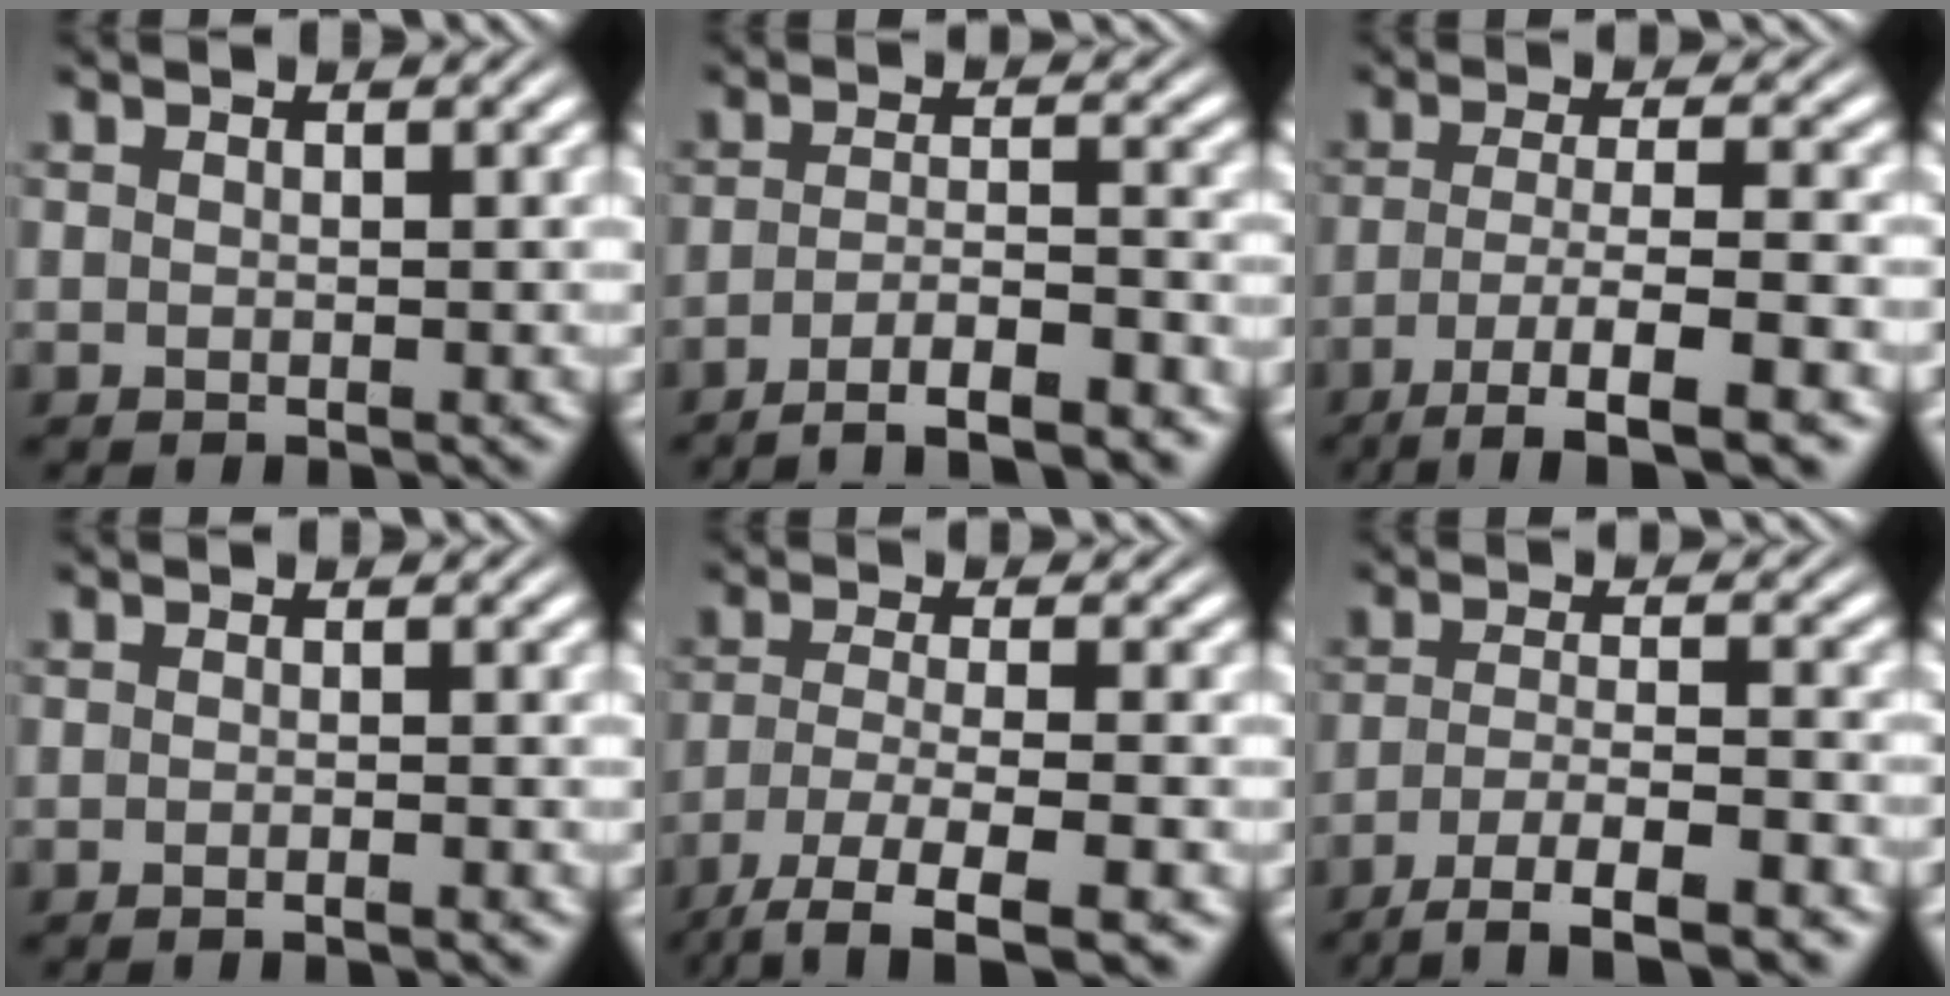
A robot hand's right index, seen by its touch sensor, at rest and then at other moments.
{"total": 6.3, "force": [-5.7, 1.3, 2.4], "torque": [-0.039, -0.024, -0.085]}
{"total": 9.0, "force": [-6.7, 2.1, 5.6], "torque": [-0.088, -0.035, -0.081]}
{"total": 1.1, "force": [-1.0, -0.1, 0.4], "torque": [-0.007, 0.005, -0.023]}
{"total": 8.8, "force": [-6.8, 2.5, 5.1], "torque": [-0.089, -0.043, -0.080]}
{"total": 7.8, "force": [-6.3, 2.2, 4.1], "torque": [-0.060, -0.027, -0.087]}